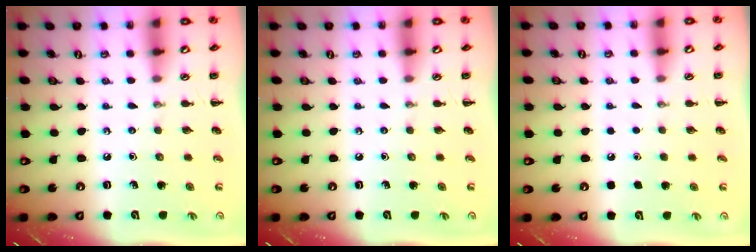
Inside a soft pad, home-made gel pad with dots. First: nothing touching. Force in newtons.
{"total": 0.0}
{"total": 1.6, "press": 1.6, "slide": 0.1}